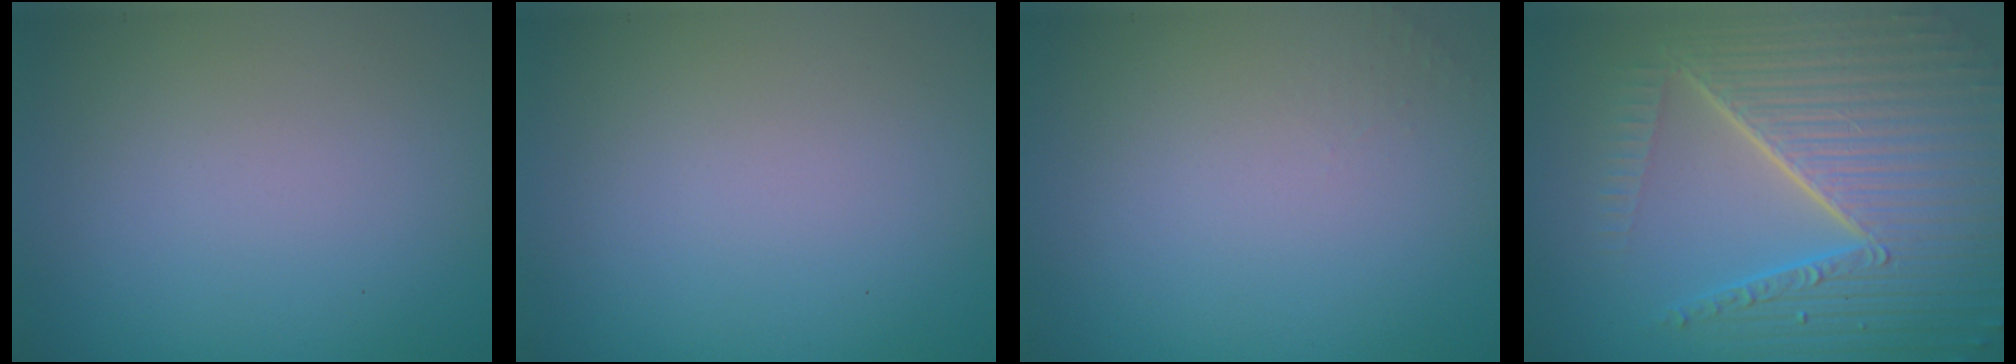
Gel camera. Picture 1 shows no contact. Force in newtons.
{"total": 0.0}
{"total": 0.7, "press": 0.7, "slide": 0.1}
{"total": 10.1, "press": 6.3, "slide": 7.9}